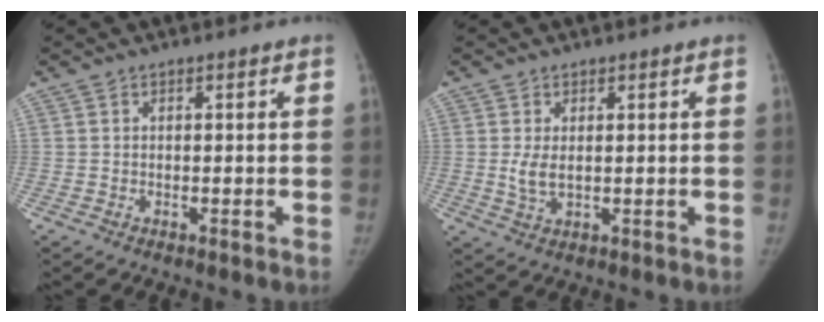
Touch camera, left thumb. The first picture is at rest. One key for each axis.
{"total": 3.5, "fx": 0.5, "fy": 2.0, "fz": 2.8, "tx": -0.054, "ty": -0.011, "tz": 0.016}